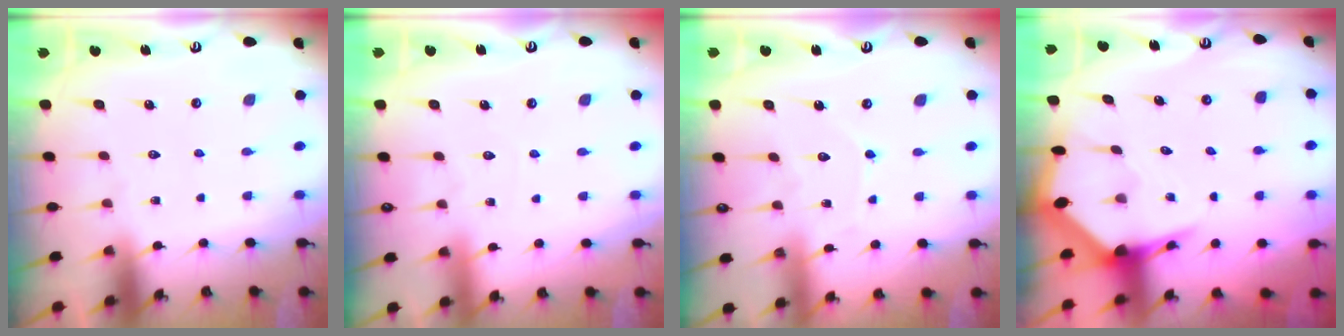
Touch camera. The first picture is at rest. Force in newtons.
{"total": 2.6, "press": 2.6, "slide": 0.3}
{"total": 3.9, "press": 3.9, "slide": 0.1}
{"total": 4.6, "press": 4.6, "slide": 0.4}